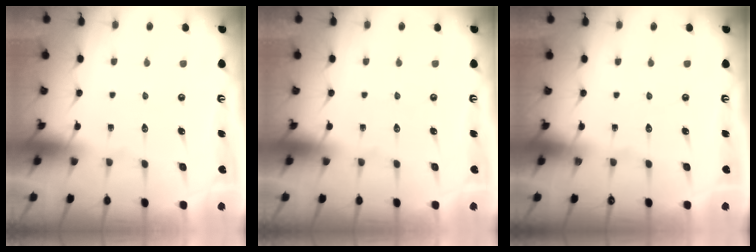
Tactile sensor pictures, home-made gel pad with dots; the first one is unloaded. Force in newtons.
{"total": 0.0}
{"total": 0.0}